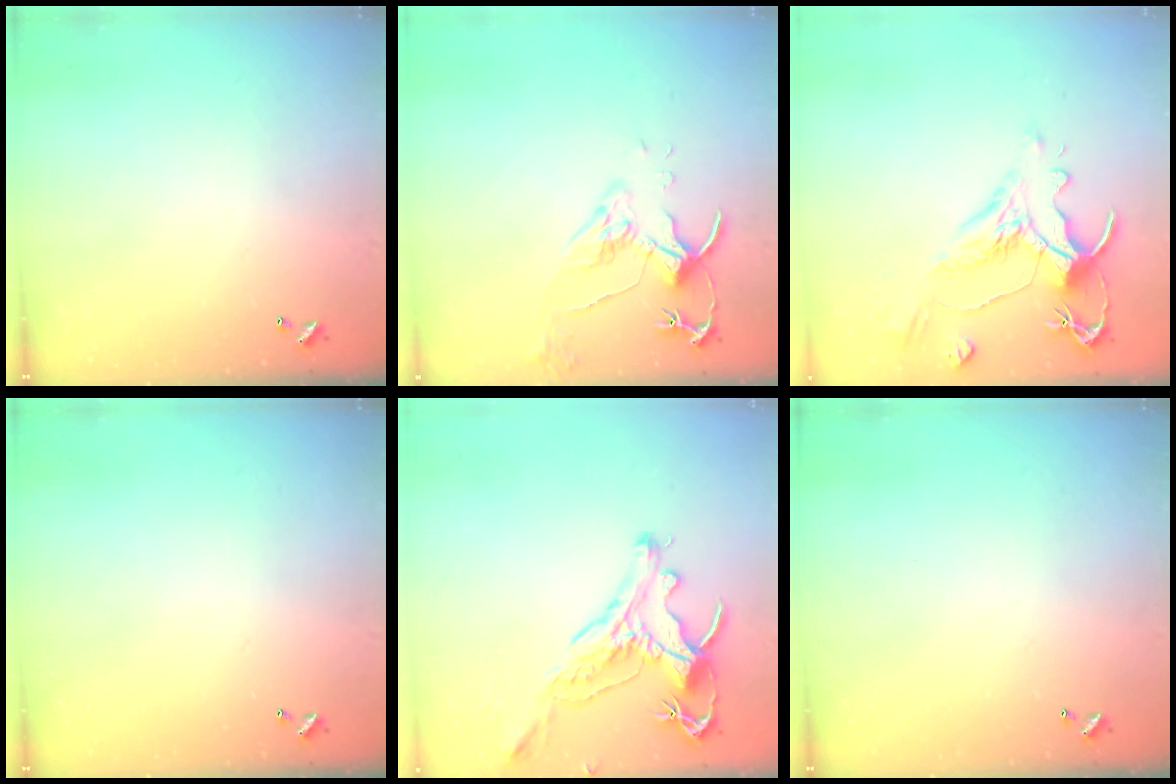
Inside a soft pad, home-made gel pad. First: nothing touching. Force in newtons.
{"total": 5.6, "press": 5.6, "slide": 0.6}
{"total": 1.6, "press": 0.4, "slide": 1.6}
{"total": 0.0}
{"total": 1.2, "press": 0.9, "slide": 0.9}
{"total": 0.0}